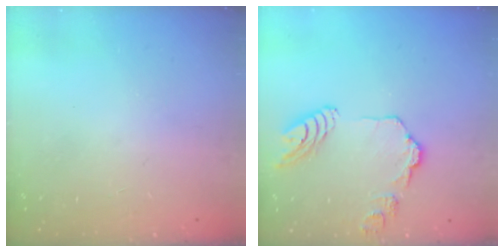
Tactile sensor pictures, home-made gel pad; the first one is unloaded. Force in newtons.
{"total": 13.1, "press": 13.0, "slide": 1.2}